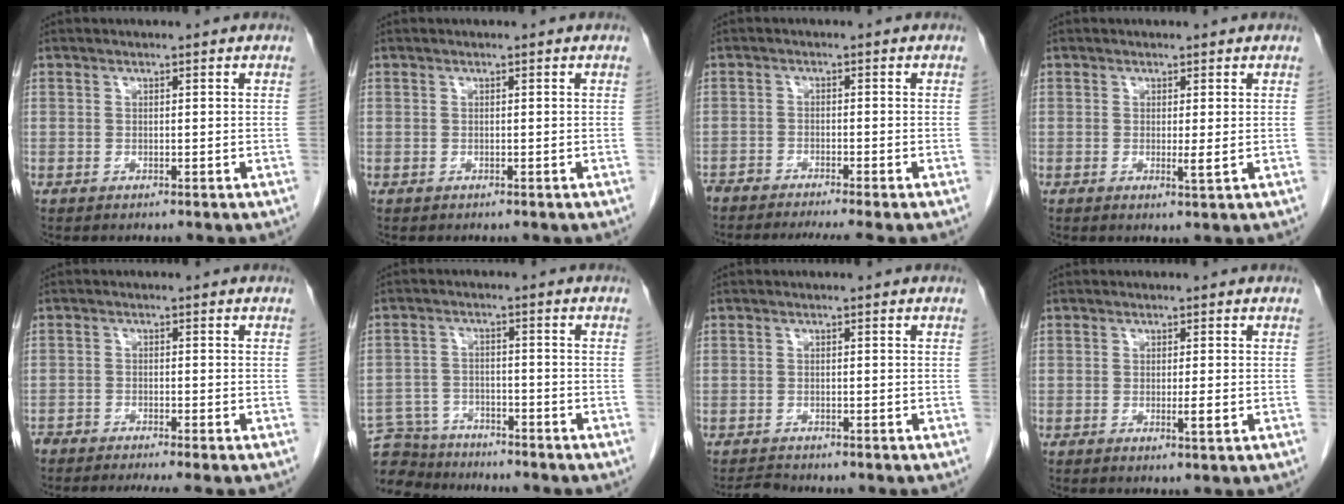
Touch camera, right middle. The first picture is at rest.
{"total": 0.0}
{"total": 7.4, "force": [-6.4, 0.2, 3.8], "torque": [-0.051, -0.009, -0.103]}
{"total": 1.4, "force": [0.1, -0.2, 1.4], "torque": [-0.027, -0.007, 0.004]}
{"total": 6.3, "force": [-5.4, 0.3, 3.2], "torque": [-0.041, -0.008, -0.089]}
{"total": 10.0, "force": [-9.3, 3.4, 1.3], "torque": [-0.029, 0.012, -0.150]}
{"total": 1.4, "force": [-1.4, 0.0, 0.0], "torque": [-0.006, -0.010, -0.022]}
{"total": 1.7, "force": [-0.3, -0.2, 1.7], "torque": [-0.030, -0.007, -0.004]}